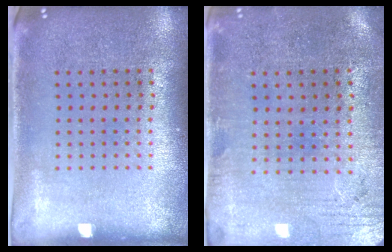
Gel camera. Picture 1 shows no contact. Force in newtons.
{"total": 0.5, "press": 0.2, "slide": 0.5}